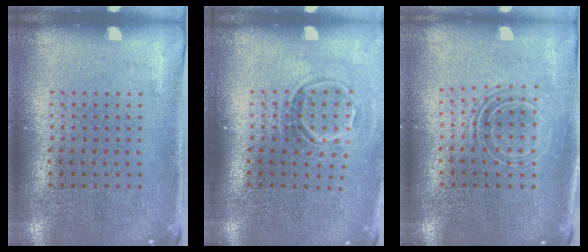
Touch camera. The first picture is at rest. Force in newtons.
{"total": 1.7, "press": 1.2, "slide": 1.2}
{"total": 1.7, "press": 1.3, "slide": 1.0}